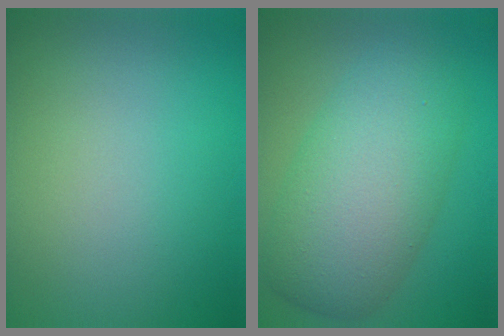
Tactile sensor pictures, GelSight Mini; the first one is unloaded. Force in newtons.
{"total": 8.3, "press": 8.3, "slide": 0.3}